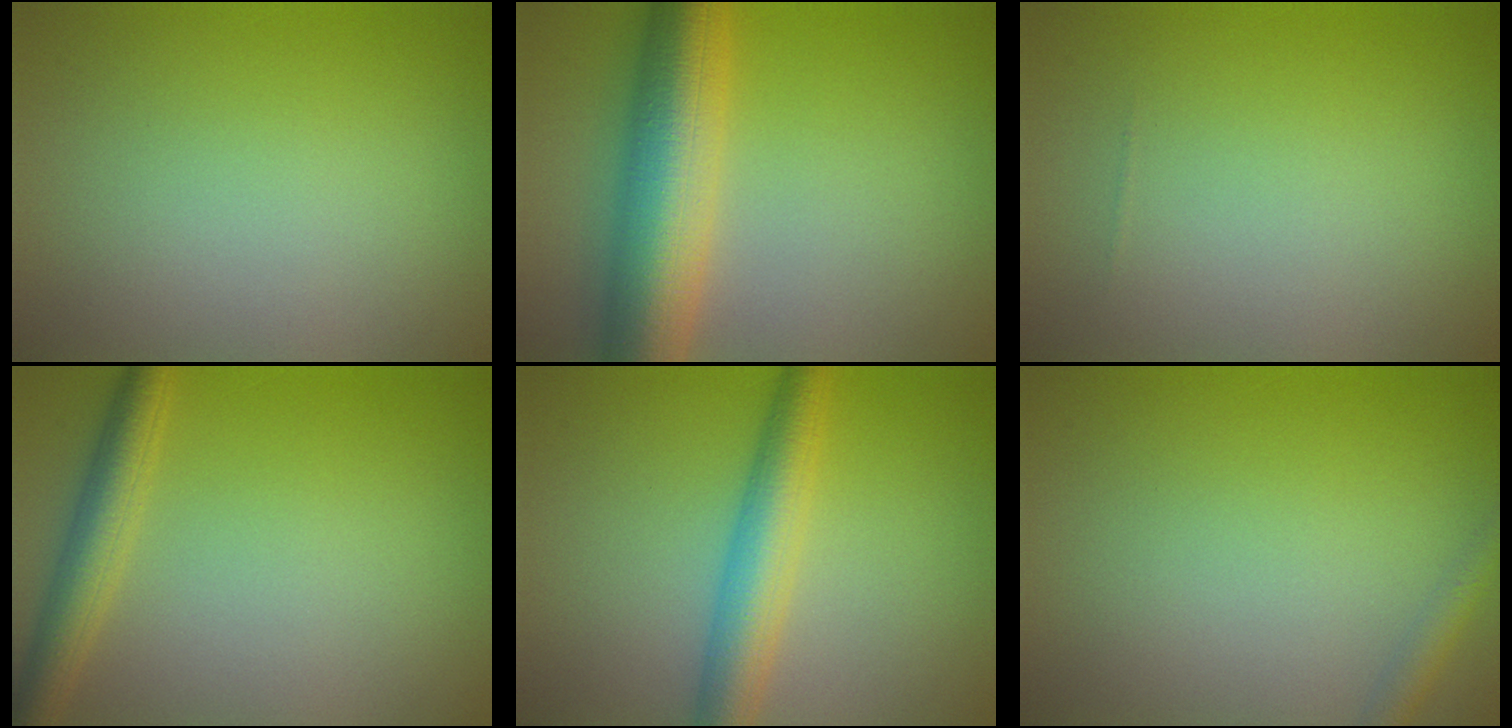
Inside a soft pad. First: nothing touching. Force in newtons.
{"total": 9.5, "press": 9.5, "slide": 0.1}
{"total": 0.0}
{"total": 3.6, "press": 3.6, "slide": 0.1}
{"total": 4.8, "press": 4.8, "slide": 0.1}
{"total": 1.5, "press": 1.5, "slide": 0.1}